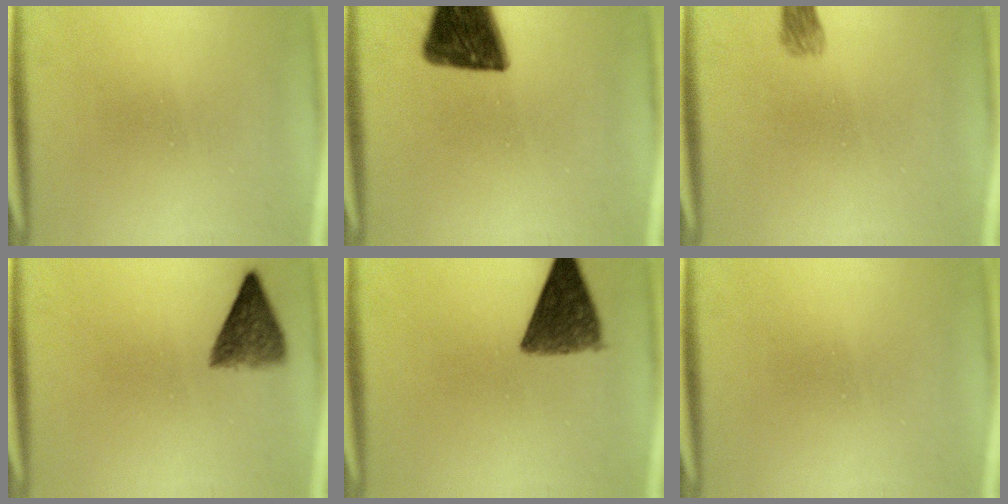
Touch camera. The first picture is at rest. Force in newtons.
{"total": 13.7}
{"total": 2.3}
{"total": 5.9}
{"total": 9.7}
{"total": 0.0}